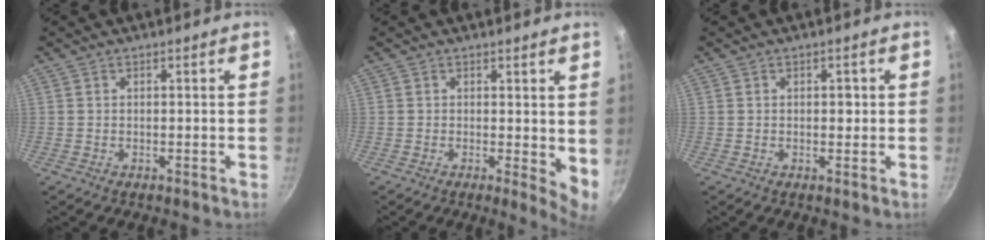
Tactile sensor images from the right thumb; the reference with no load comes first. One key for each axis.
{"total": 4.8, "fx": 0.7, "fy": 1.8, "fz": 4.4, "tx": -0.055, "ty": -0.010, "tz": 0.008}
{"total": 1.4, "fx": 0.2, "fy": 0.9, "fz": 1.0, "tx": -0.005, "ty": 0.002, "tz": 0.003}